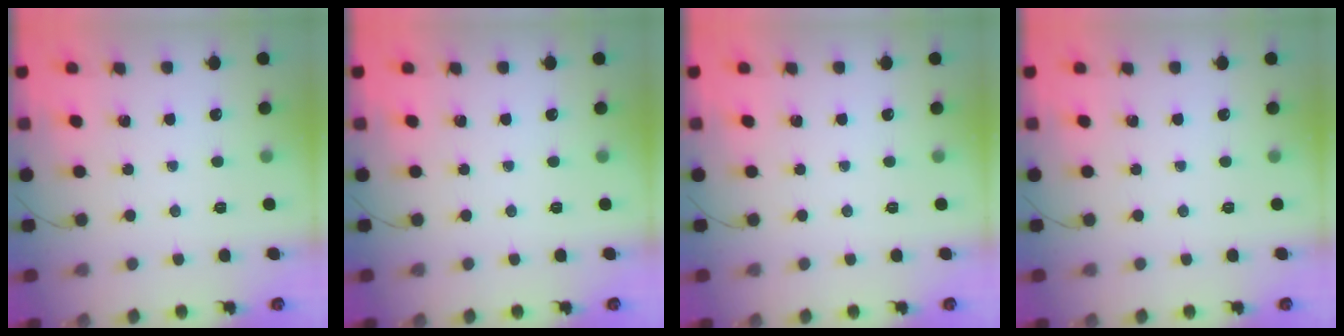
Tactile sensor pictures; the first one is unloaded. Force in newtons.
{"total": 0.0}
{"total": 0.0}
{"total": 0.0}